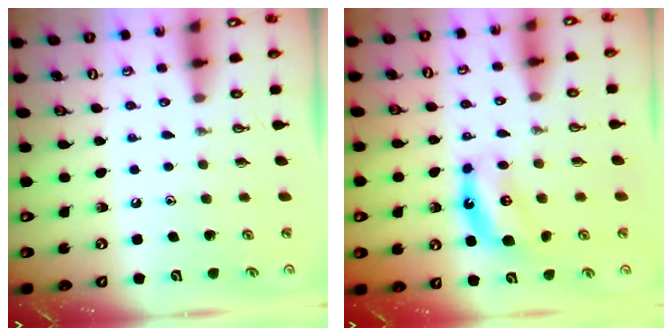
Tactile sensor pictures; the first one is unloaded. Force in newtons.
{"total": 6.9, "press": 6.9, "slide": 0.5}